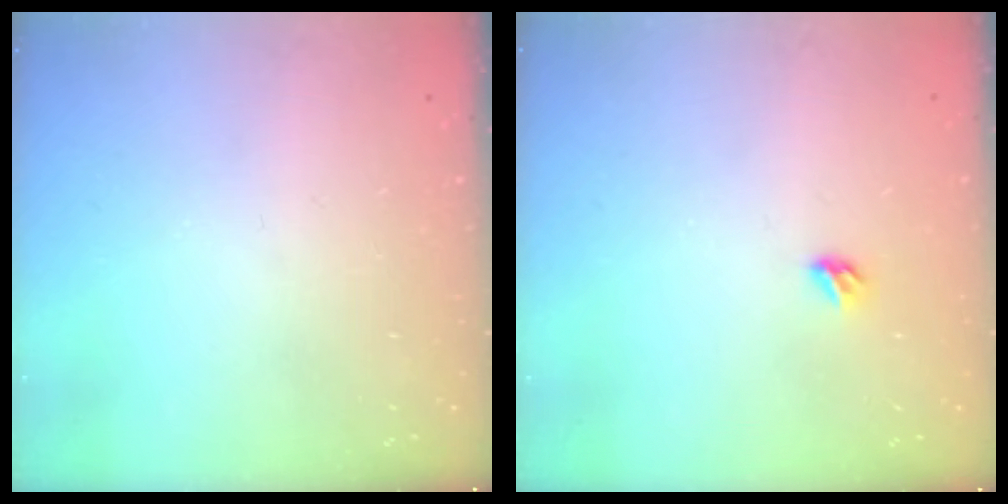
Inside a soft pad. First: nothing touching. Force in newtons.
{"total": 3.2, "press": 3.1, "slide": 0.8}